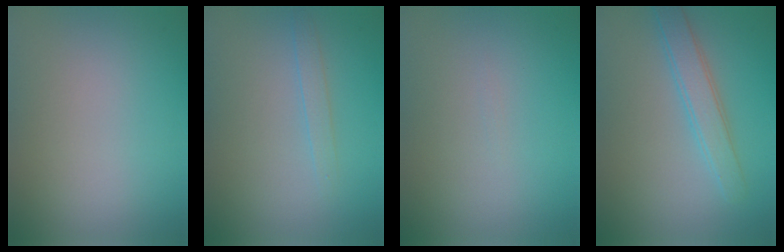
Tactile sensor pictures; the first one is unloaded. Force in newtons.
{"total": 1.1, "press": 1.1, "slide": 0.2}
{"total": 0.0}
{"total": 2.9, "press": 2.9, "slide": 0.1}